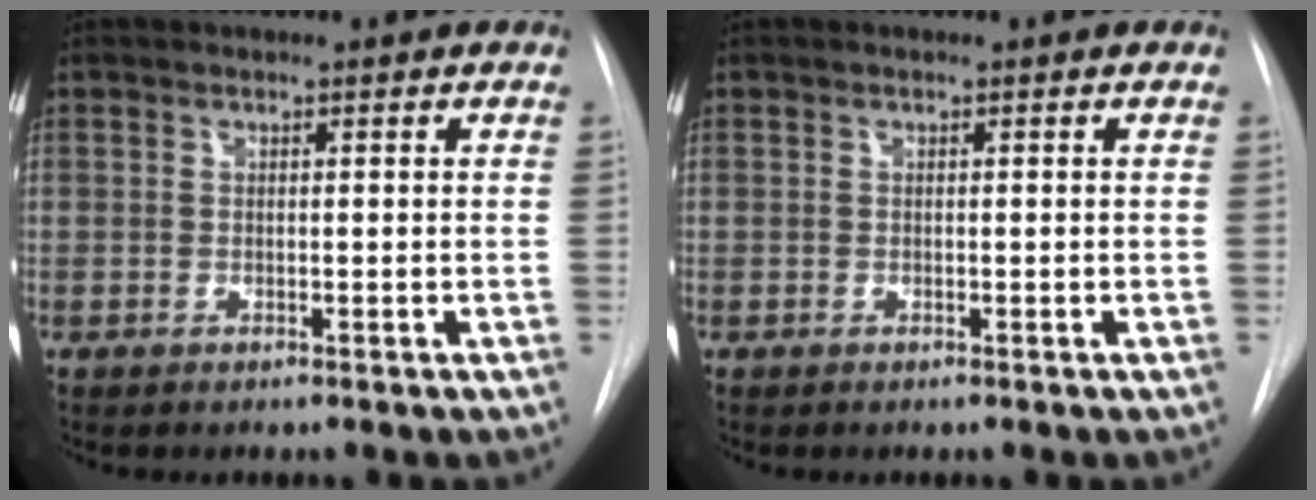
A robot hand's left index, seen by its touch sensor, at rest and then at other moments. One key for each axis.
{"total": 0.0}